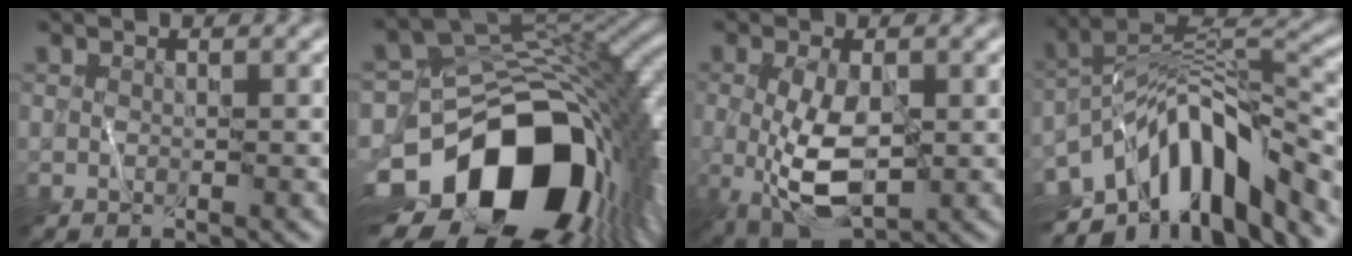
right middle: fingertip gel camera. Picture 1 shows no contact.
{"total": 18.0, "force": [-7.4, 11.9, 11.4], "torque": [-0.197, -0.037, -0.111]}
{"total": 5.9, "force": [-0.2, 2.8, 5.2], "torque": [-0.117, -0.014, 0.002]}
{"total": 12.0, "force": [-6.4, 5.7, 8.5], "torque": [-0.128, 0.006, -0.124]}